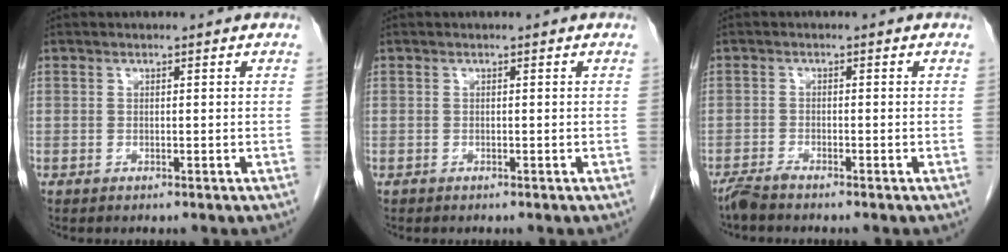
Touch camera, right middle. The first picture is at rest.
{"total": 0.0}
{"total": 2.1, "force": [-1.9, -0.1, 0.8], "torque": [-0.021, -0.006, -0.038]}